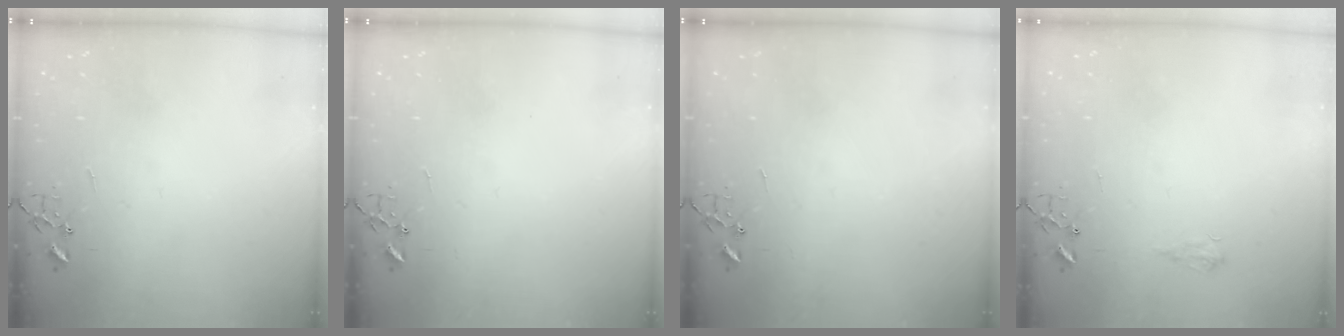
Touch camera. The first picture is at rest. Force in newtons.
{"total": 0.0}
{"total": 0.0}
{"total": 6.2, "press": 6.1, "slide": 0.8}